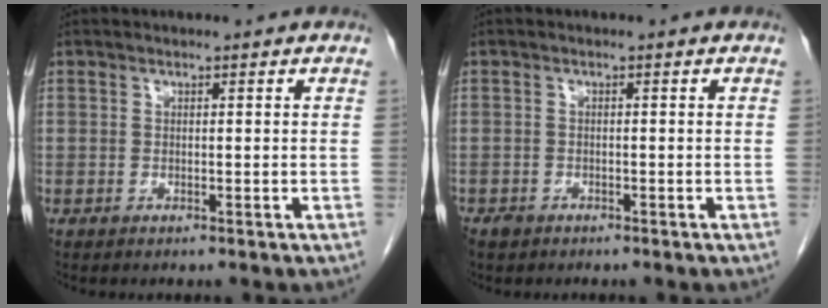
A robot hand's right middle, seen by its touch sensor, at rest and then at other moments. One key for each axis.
{"total": 1.2, "fx": -0.9, "fy": 0.8, "fz": 0.2, "tx": -0.009, "ty": 0.001, "tz": -0.015}